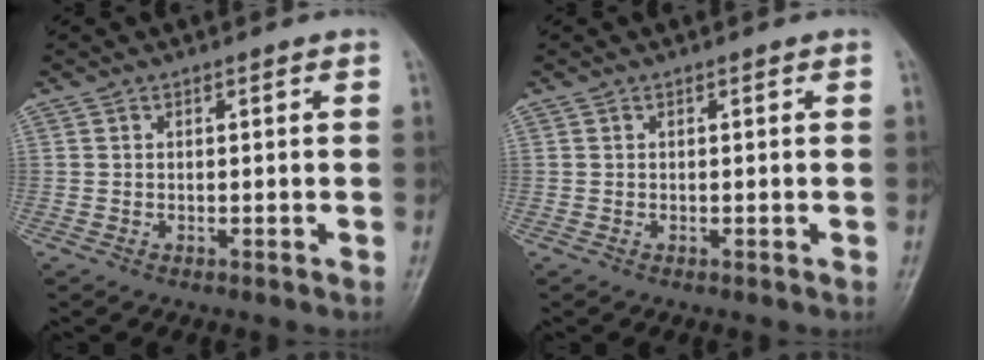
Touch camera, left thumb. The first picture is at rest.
{"total": 0.0}